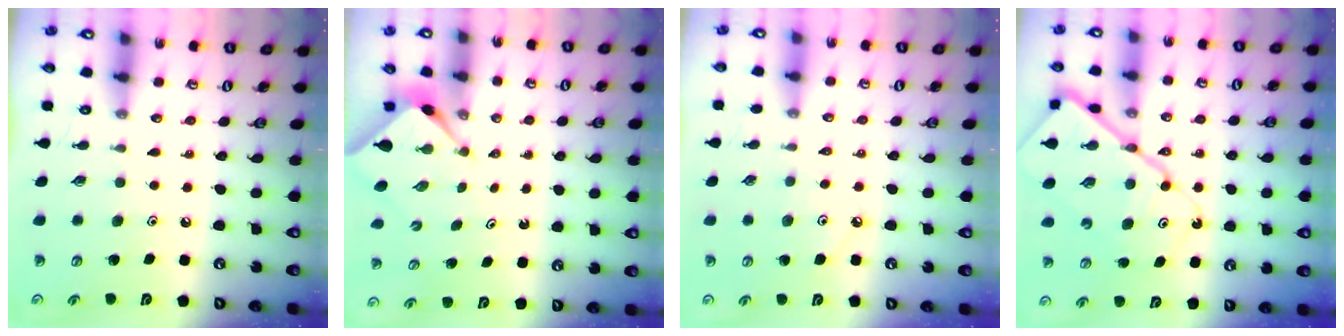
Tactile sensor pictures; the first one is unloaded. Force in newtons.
{"total": 2.2, "press": 2.2, "slide": 0.2}
{"total": 3.8, "press": 3.8, "slide": 0.7}
{"total": 16.1, "press": 16.0, "slide": 1.7}